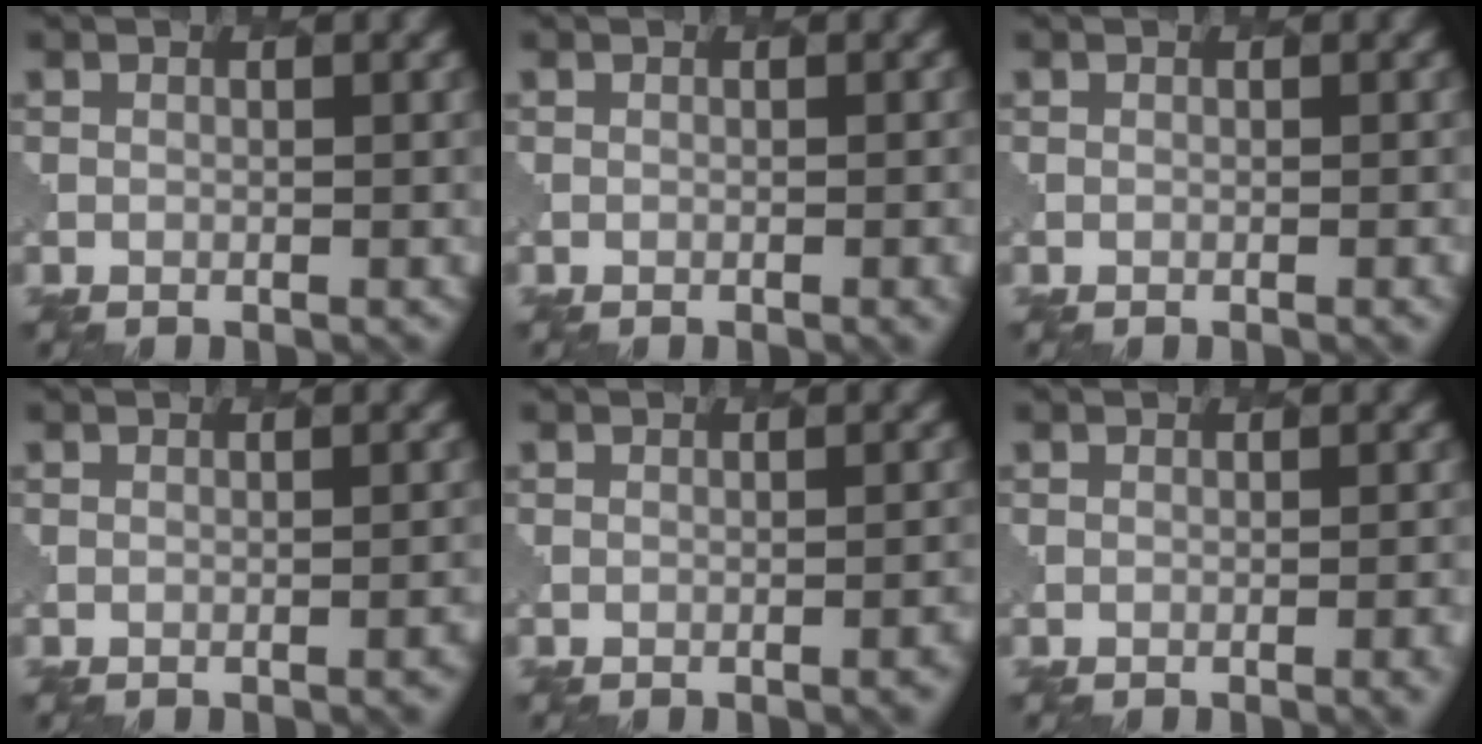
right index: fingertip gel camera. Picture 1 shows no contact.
{"total": 1.8, "force": [-0.6, 0.6, 1.6], "torque": [-0.006, 0.003, -0.003]}
{"total": 0.8, "force": [-0.2, 0.3, 0.7], "torque": [0.000, 0.001, -0.001]}
{"total": 1.5, "force": [-0.8, 0.5, 1.2], "torque": [-0.002, 0.003, -0.009]}
{"total": 1.8, "force": [-0.9, 0.6, 1.5], "torque": [-0.003, 0.005, -0.010]}
{"total": 2.7, "force": [-1.1, 0.9, 2.3], "torque": [-0.011, 0.004, -0.009]}